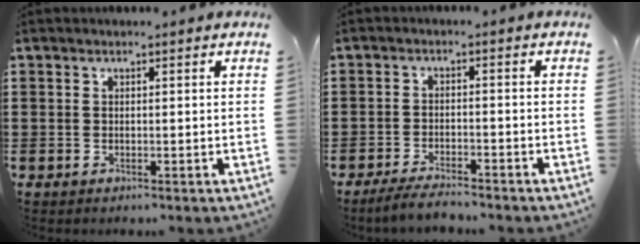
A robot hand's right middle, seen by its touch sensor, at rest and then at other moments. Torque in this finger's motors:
{"motor_torque": [2.14, 0.00, 0.08, 0.06]}